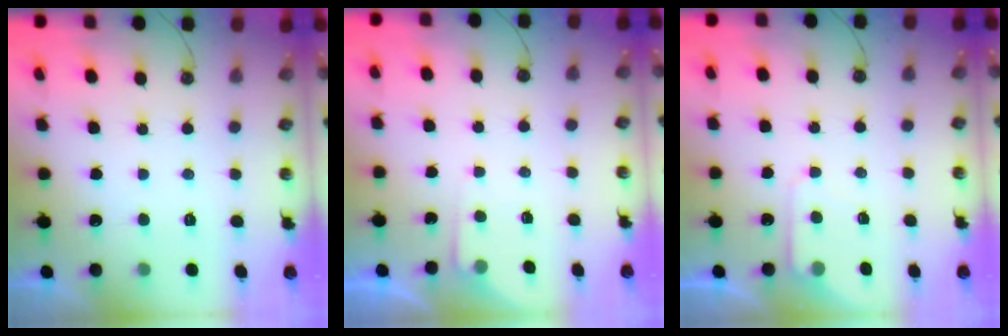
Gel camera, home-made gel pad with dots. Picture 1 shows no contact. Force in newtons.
{"total": 3.7, "press": 3.6, "slide": 0.5}
{"total": 4.5, "press": 4.4, "slide": 0.6}